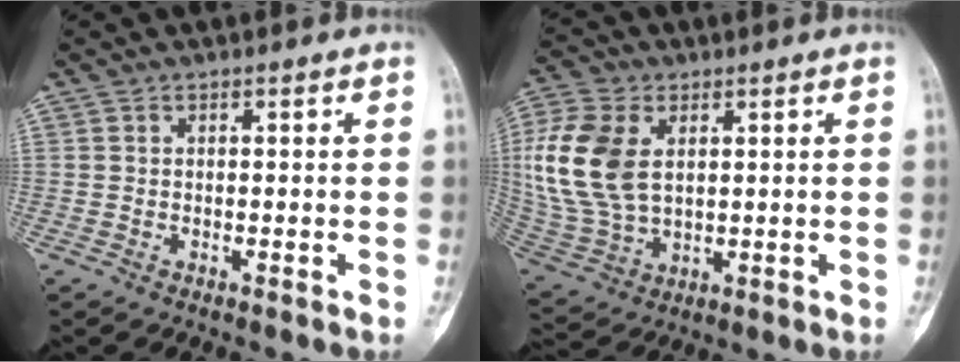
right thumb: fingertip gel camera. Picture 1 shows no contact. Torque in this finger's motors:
{"motor_torque": [1.12, 1.09, 1.02, -0.50, 0.28]}